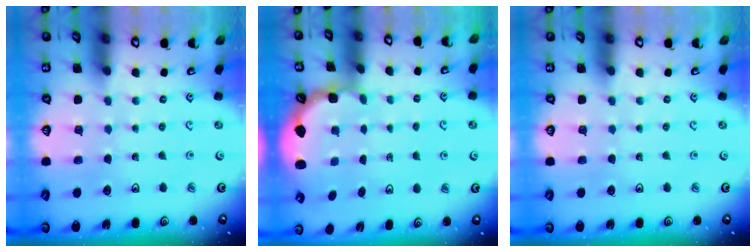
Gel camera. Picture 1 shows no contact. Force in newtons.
{"total": 2.7, "press": 2.1, "slide": 1.7}
{"total": 0.0}